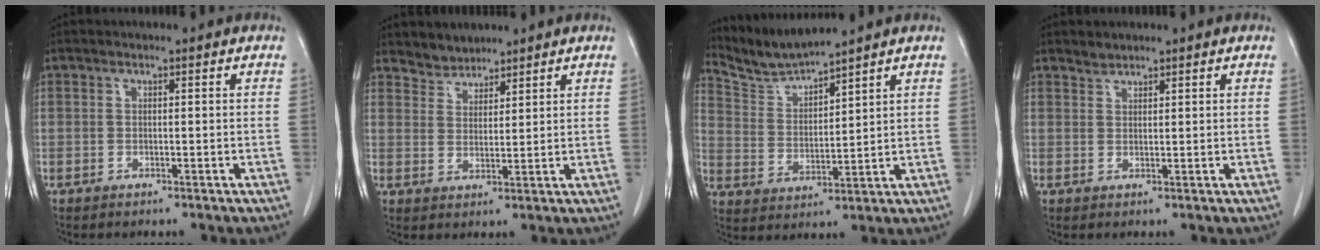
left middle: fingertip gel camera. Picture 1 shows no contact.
{"total": 3.5, "force": [3.2, 1.4, -0.3], "torque": [0.008, 0.008, 0.058]}
{"total": 6.3, "force": [6.3, -1.0, 0.2], "torque": [-0.020, -0.004, 0.140]}
{"total": 1.3, "force": [1.3, 0.4, 0.0], "torque": [0.001, 0.001, 0.023]}